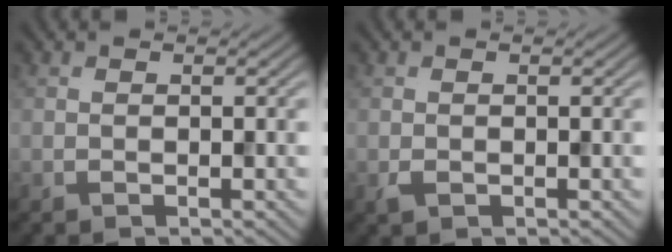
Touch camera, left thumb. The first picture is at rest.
{"total": 0.9, "force": [-0.2, 0.7, 0.5], "torque": [-0.012, -0.005, -0.003]}